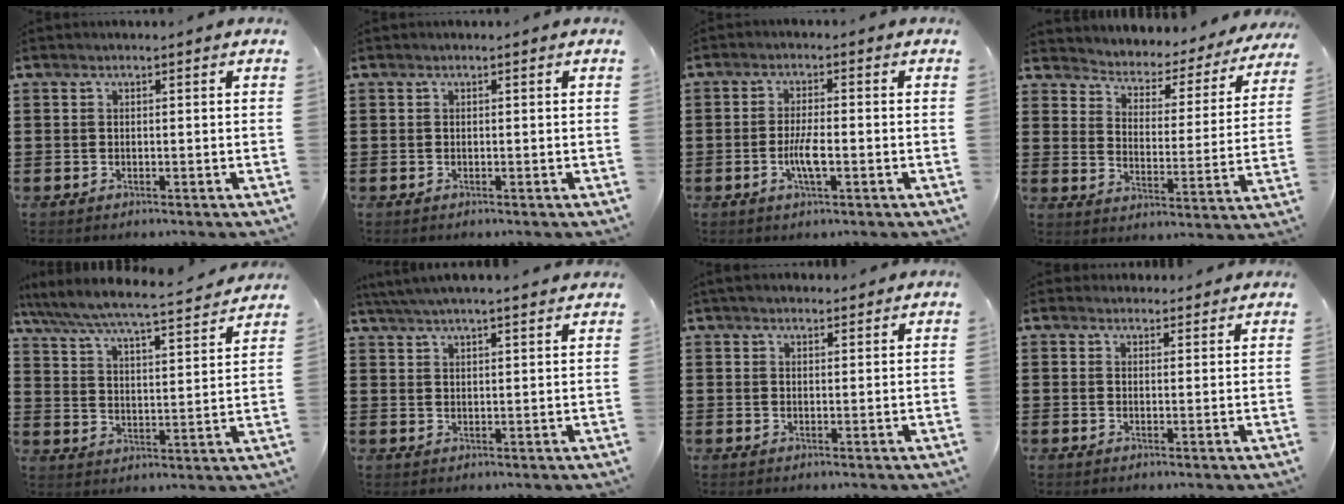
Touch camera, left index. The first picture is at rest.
{"total": 0.0}
{"total": 4.4, "force": [-1.2, 1.0, 4.1], "torque": [-0.084, -0.002, -0.025]}
{"total": 2.4, "force": [2.3, 0.8, 0.0], "torque": [-0.021, -0.027, 0.026]}
{"total": 5.5, "force": [5.2, -0.3, 2.0], "torque": [-0.064, -0.042, 0.080]}
{"total": 3.9, "force": [3.6, -0.4, 1.2], "torque": [-0.035, -0.010, 0.065]}
{"total": 2.2, "force": [2.0, 0.7, 0.6], "torque": [-0.015, 0.004, 0.039]}
{"total": 2.0, "force": [1.9, 0.7, 0.1], "torque": [-0.005, 0.003, 0.038]}